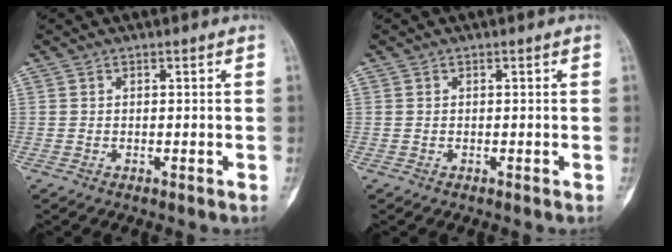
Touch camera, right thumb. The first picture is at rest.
{"total": 0.0}